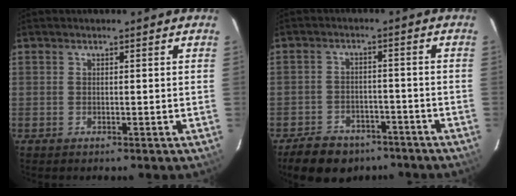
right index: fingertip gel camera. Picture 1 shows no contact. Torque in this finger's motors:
{"motor_torque": [0.99, -0.90, 0.48, 0.06]}